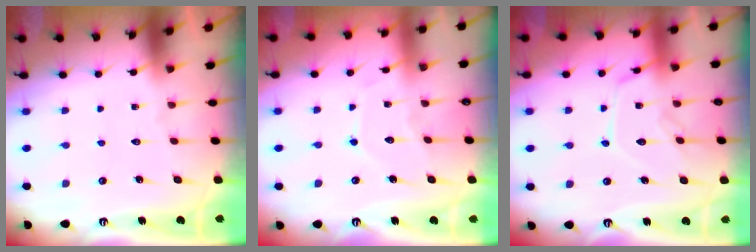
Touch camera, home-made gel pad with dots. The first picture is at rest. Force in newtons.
{"total": 7.2, "press": 7.1, "slide": 0.9}
{"total": 12.3, "press": 12.3, "slide": 0.9}